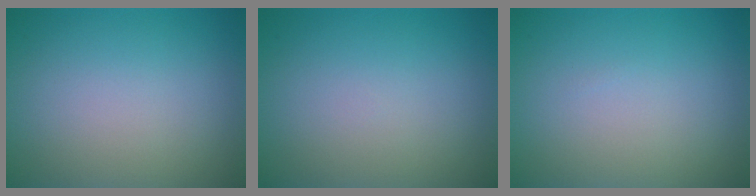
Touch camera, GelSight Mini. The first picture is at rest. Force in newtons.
{"total": 0.0}
{"total": 0.0}